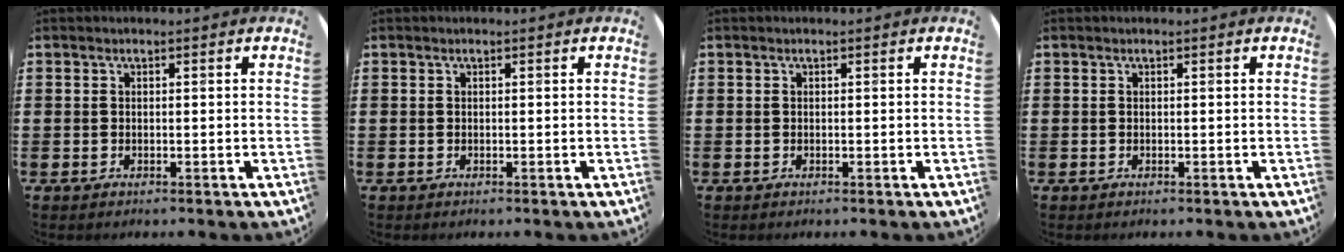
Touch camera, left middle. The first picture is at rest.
{"total": 0.0}
{"total": 0.0}
{"total": 0.0}